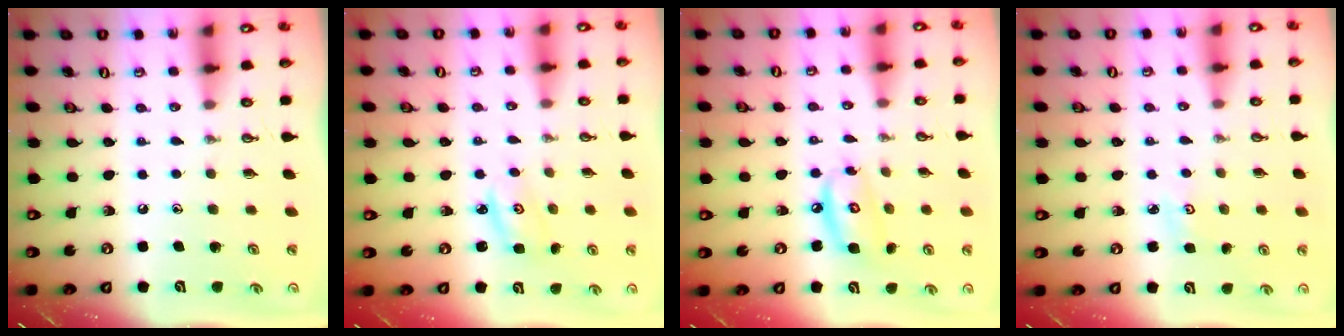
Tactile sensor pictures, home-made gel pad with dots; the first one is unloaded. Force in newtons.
{"total": 2.2, "press": 2.2, "slide": 0.2}
{"total": 8.1, "press": 8.1, "slide": 0.6}
{"total": 2.8, "press": 2.7, "slide": 0.4}